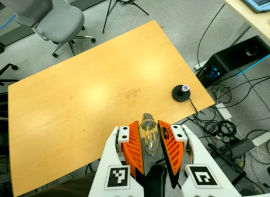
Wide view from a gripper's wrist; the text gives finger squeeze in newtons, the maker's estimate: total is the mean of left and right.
{"total": 9.2, "left": 8.2, "right": 10.2}